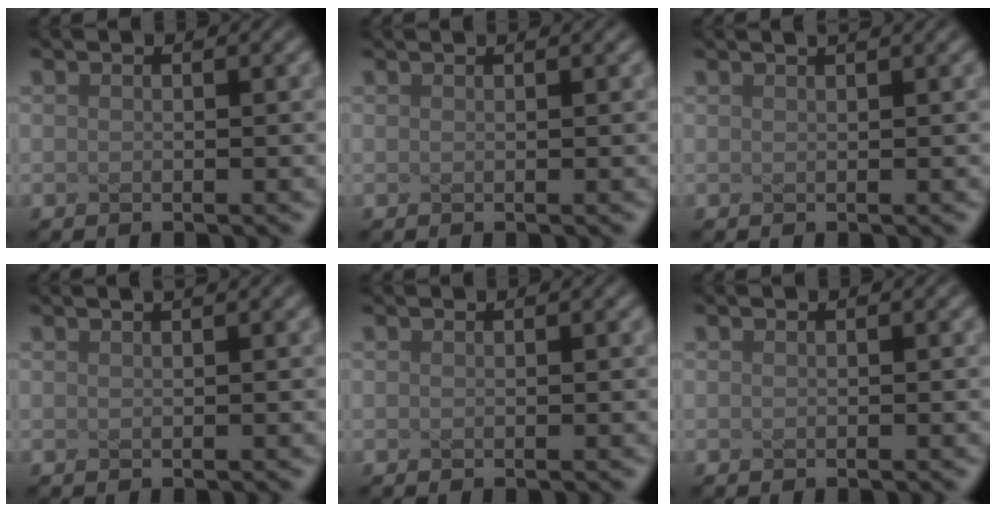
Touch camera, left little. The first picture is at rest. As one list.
[{"total": 0.7, "force": [0.7, 0.2, 0.2], "torque": [-0.001, -0.001, 0.002]}, {"total": 2.4, "force": [1.6, 1.0, 1.5], "torque": [0.002, 0.014, -0.010]}, {"total": 2.1, "force": [1.3, 0.8, 1.4], "torque": [0.001, 0.008, -0.009]}, {"total": 0.0}, {"total": 0.0}]